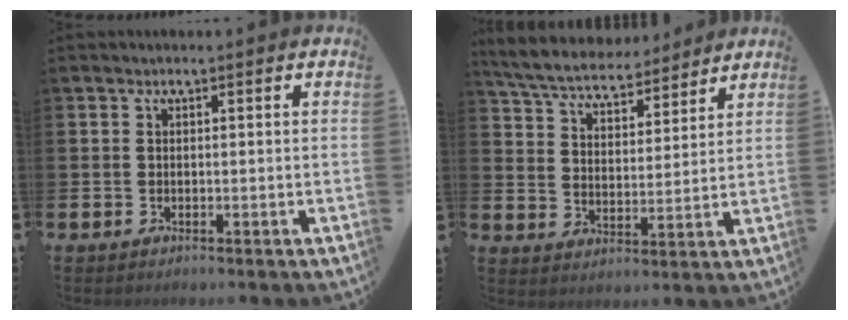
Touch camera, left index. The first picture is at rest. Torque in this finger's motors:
{"motor_torque": [1.08, -1.06, 0.24, -0.01]}